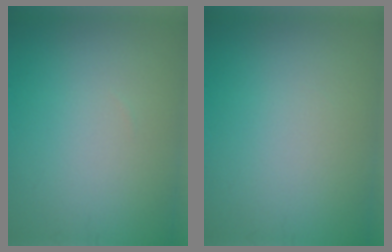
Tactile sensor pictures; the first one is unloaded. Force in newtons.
{"total": 0.0}